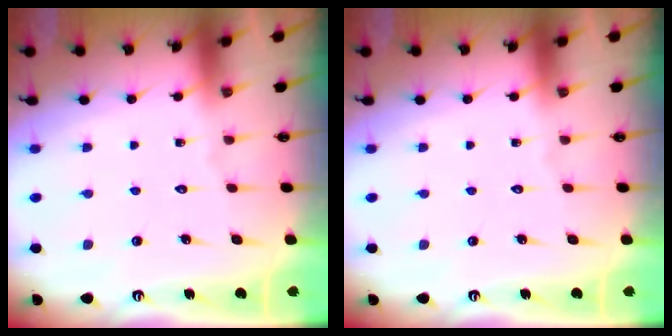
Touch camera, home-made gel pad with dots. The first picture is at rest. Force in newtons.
{"total": 0.0}